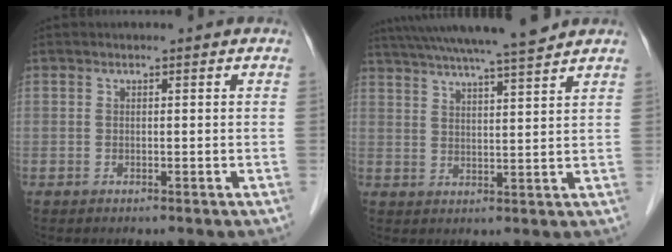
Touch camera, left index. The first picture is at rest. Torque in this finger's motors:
{"motor_torque": [0.20, -0.89, 0.95, 0.21]}